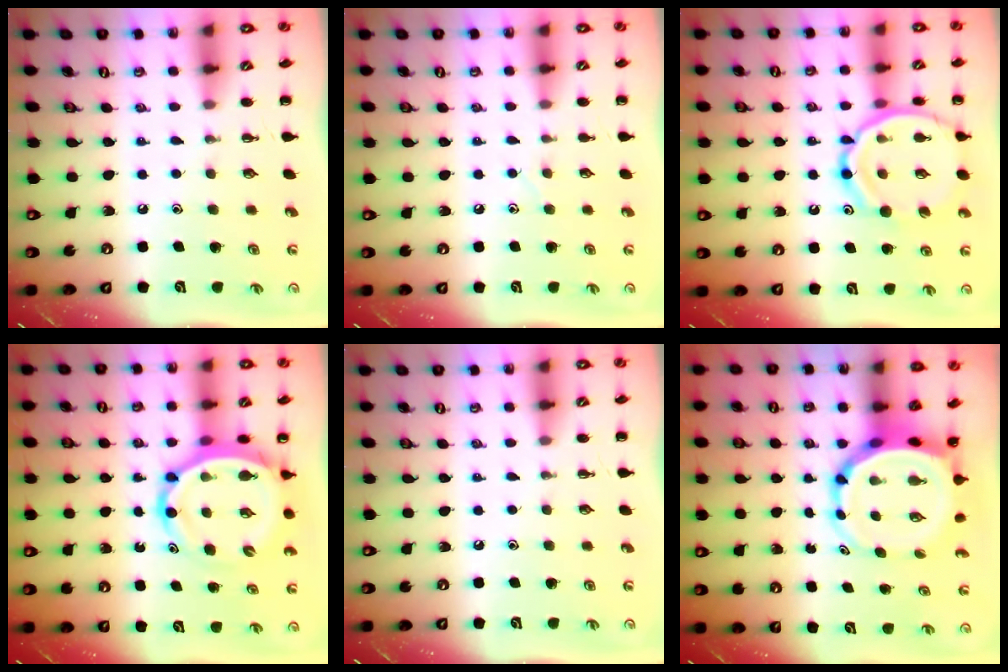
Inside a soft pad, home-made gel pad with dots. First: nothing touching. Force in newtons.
{"total": 3.6, "press": 3.4, "slide": 1.0}
{"total": 16.3, "press": 16.1, "slide": 2.5}
{"total": 10.3, "press": 9.9, "slide": 2.8}
{"total": 0.0}
{"total": 7.9, "press": 7.5, "slide": 2.5}